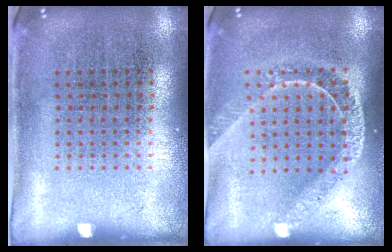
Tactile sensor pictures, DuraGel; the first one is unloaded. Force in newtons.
{"total": 1.7, "press": 1.4, "slide": 1.0}